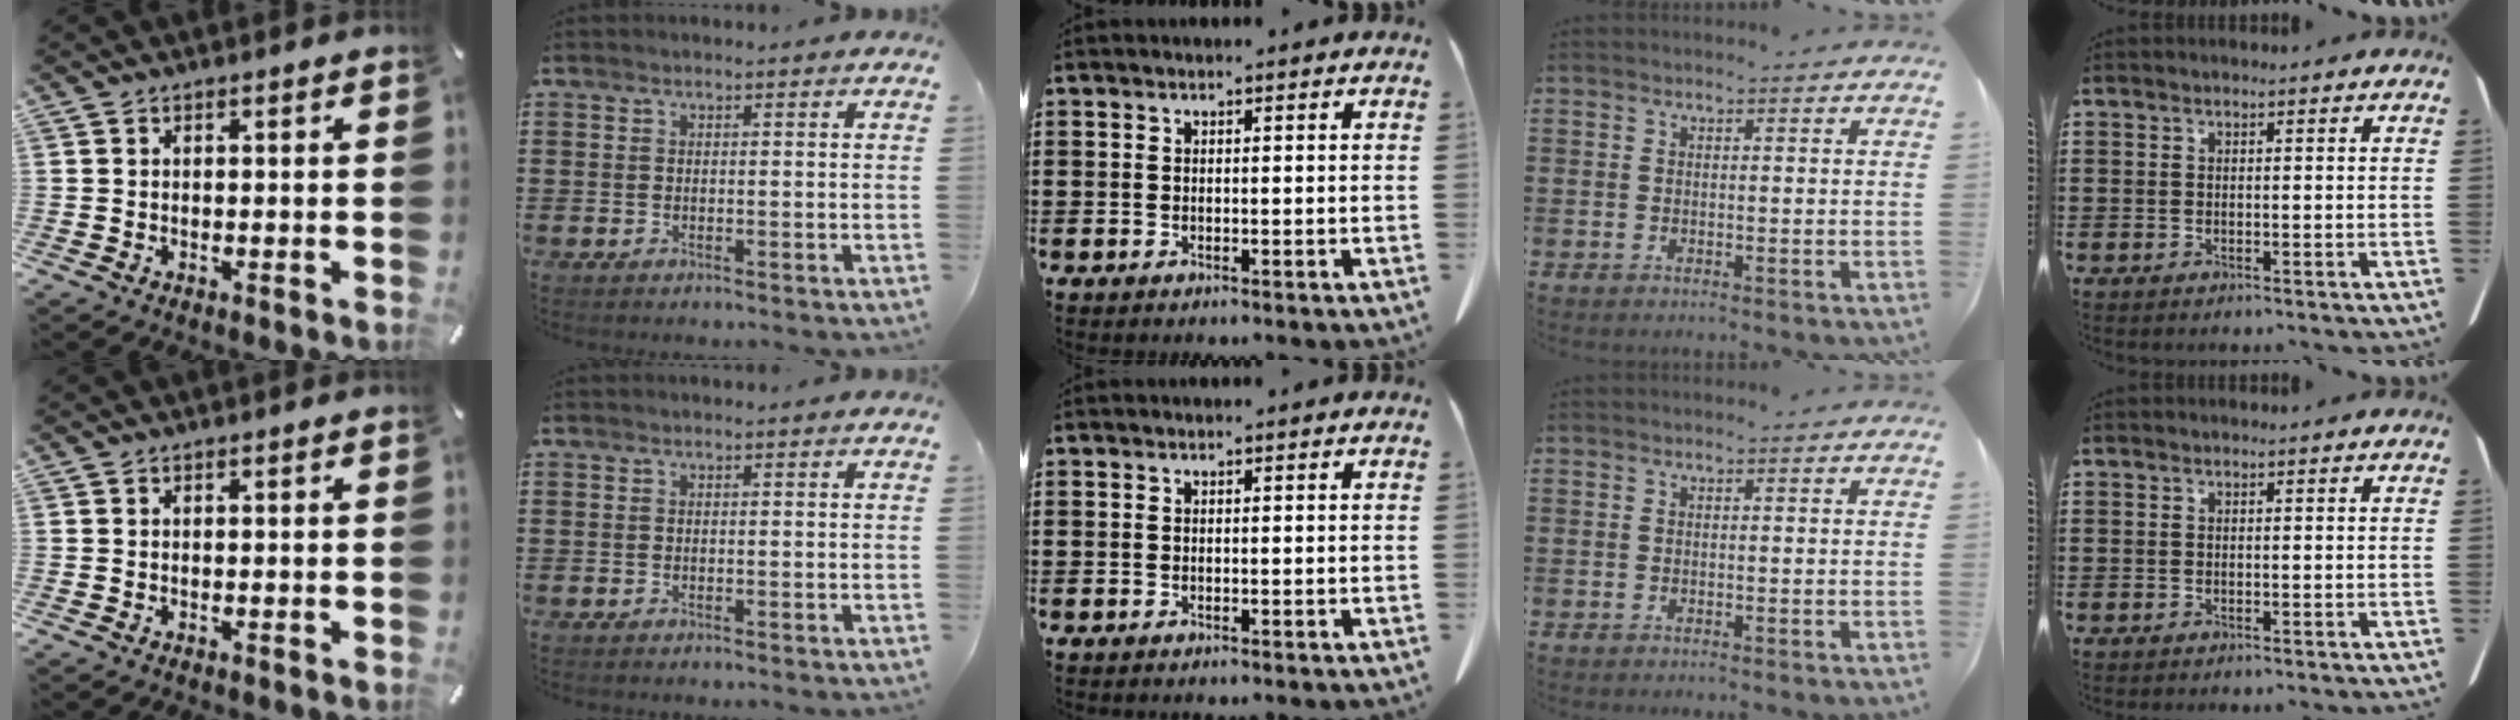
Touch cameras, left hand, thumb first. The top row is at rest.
{}